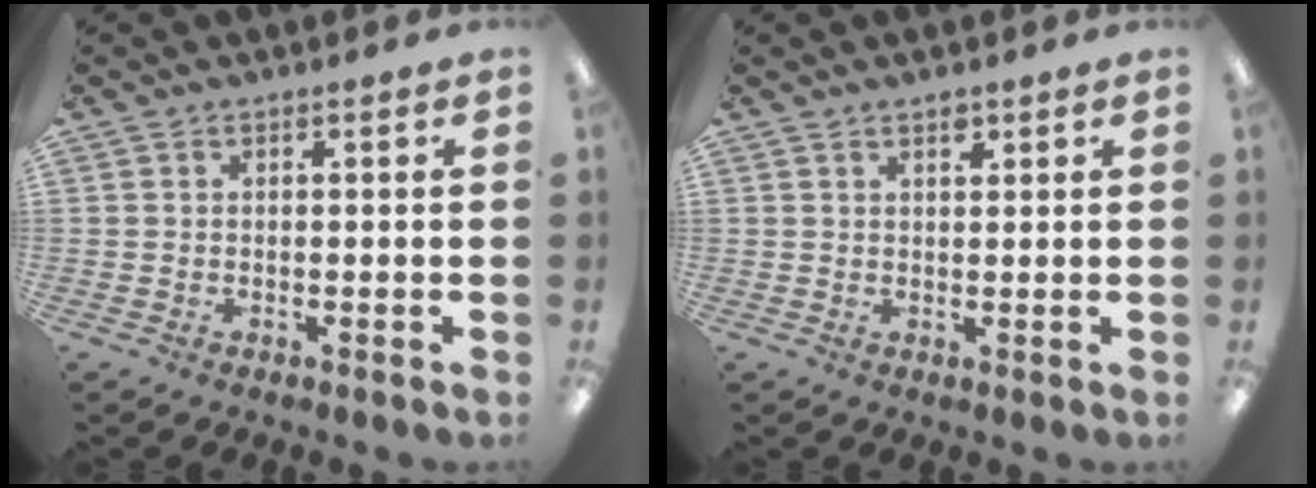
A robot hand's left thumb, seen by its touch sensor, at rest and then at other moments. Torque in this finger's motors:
{"motor_torque": [-0.02, -0.04, -0.32, -0.23, -0.02]}